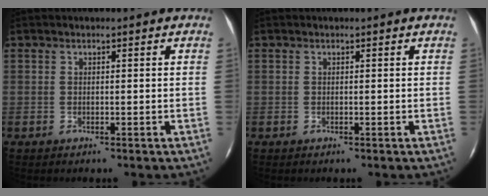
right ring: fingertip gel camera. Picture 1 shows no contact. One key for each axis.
{"total": 0.0}